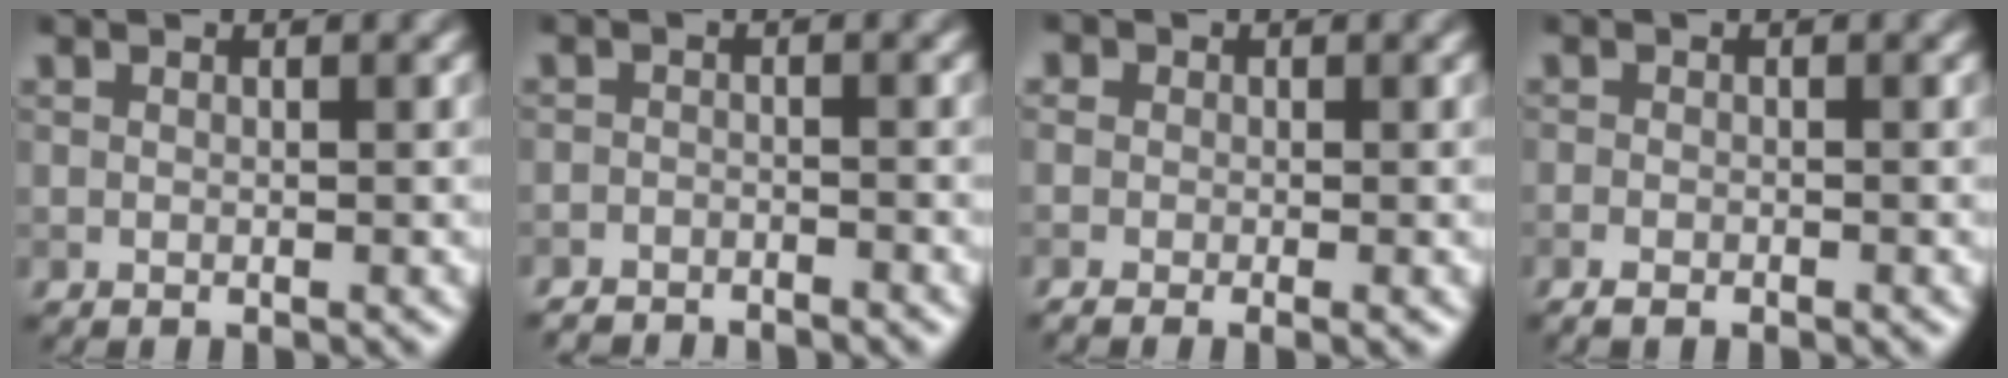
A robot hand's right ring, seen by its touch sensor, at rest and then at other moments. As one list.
[{"total": 3.0, "force": [-2.9, 0.4, 0.2], "torque": [-0.001, -0.001, -0.055]}, {"total": 2.7, "force": [-0.8, 1.9, 1.6], "torque": [-0.018, 0.002, -0.016]}, {"total": 1.5, "force": [-1.1, 0.4, 1.0], "torque": [-0.023, 0.001, -0.017]}]